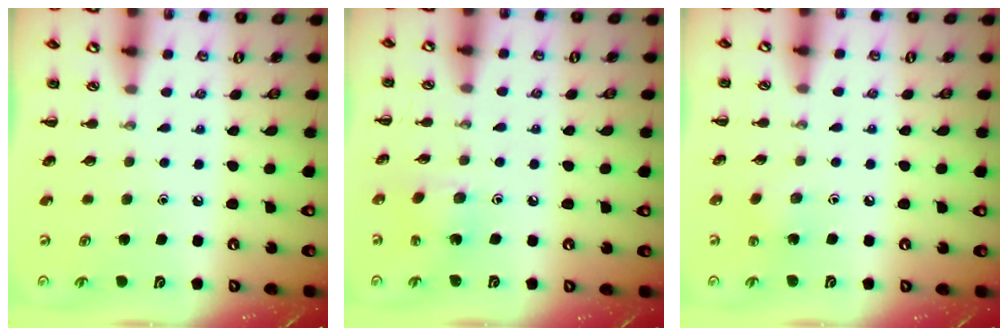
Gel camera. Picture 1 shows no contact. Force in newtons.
{"total": 3.6, "press": 3.4, "slide": 1.2}
{"total": 6.5, "press": 6.2, "slide": 1.8}